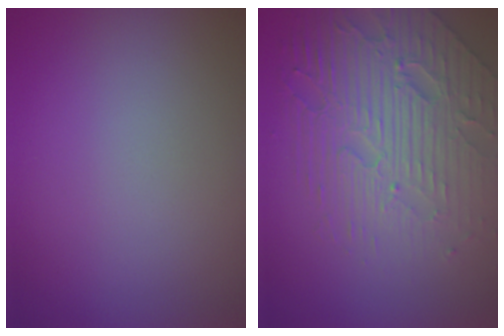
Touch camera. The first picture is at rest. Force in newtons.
{"total": 7.6, "press": 5.3, "slide": 5.4}